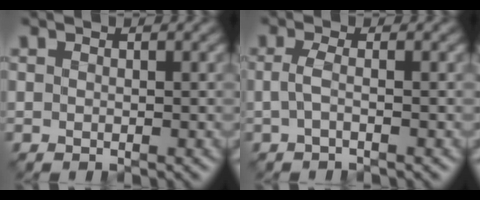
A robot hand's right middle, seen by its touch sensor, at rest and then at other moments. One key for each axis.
{"total": 1.5, "fx": -0.6, "fy": 0.4, "fz": 1.3, "tx": -0.031, "ty": -0.004, "tz": -0.016}